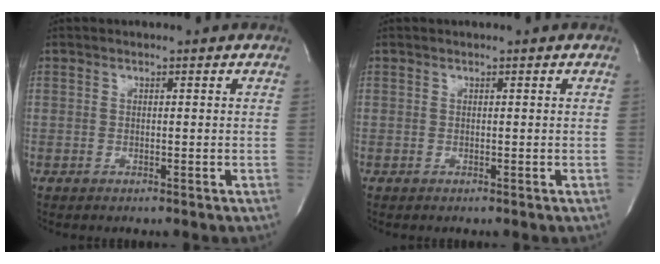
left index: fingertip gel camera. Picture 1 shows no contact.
{"total": 0.0}